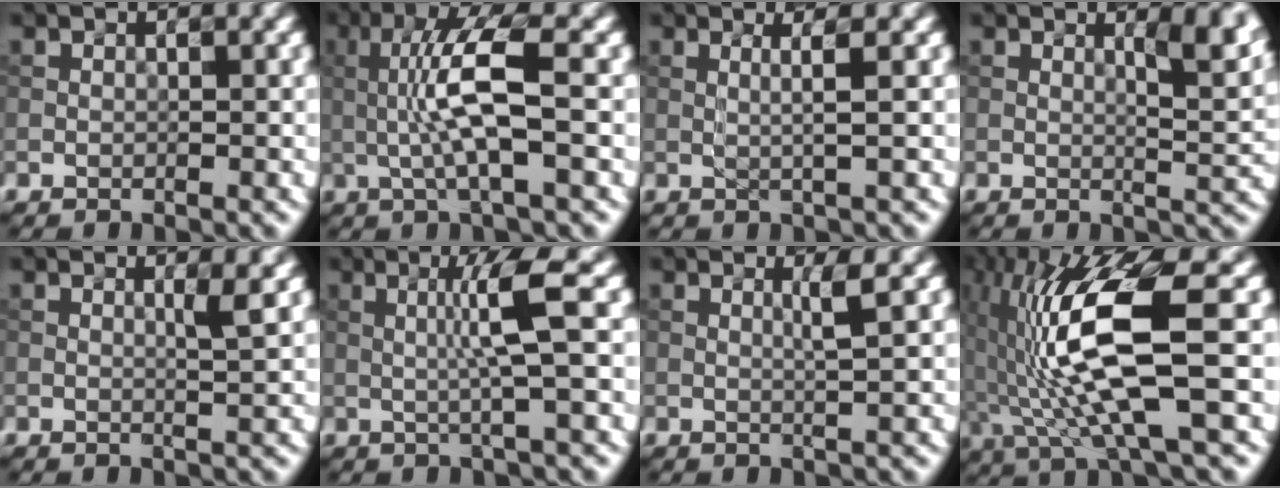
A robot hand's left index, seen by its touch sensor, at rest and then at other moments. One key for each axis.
{"total": 6.1, "fx": -0.1, "fy": 1.1, "fz": 6.0, "tx": -0.120, "ty": 0.009, "tz": -0.004}
{"total": 2.1, "fx": 0.5, "fy": 0.5, "fz": 2.0, "tx": -0.039, "ty": 0.006, "tz": -0.004}
{"total": 3.8, "fx": 1.8, "fy": 1.0, "fz": 3.2, "tx": -0.042, "ty": -0.006, "tz": 0.027}
{"total": 1.5, "fx": 0.6, "fy": 0.2, "fz": 1.4, "tx": -0.019, "ty": 0.000, "tz": 0.004}
{"total": 3.9, "fx": 0.4, "fy": -0.1, "fz": 3.9, "tx": -0.077, "ty": 0.002, "tz": 0.008}
{"total": 1.6, "fx": 0.6, "fy": 0.2, "fz": 1.5, "tx": -0.027, "ty": 0.001, "tz": 0.005}
{"total": 11.0, "fx": -0.2, "fy": 2.6, "fz": 10.7, "tx": -0.212, "ty": 0.004, "tz": 0.001}